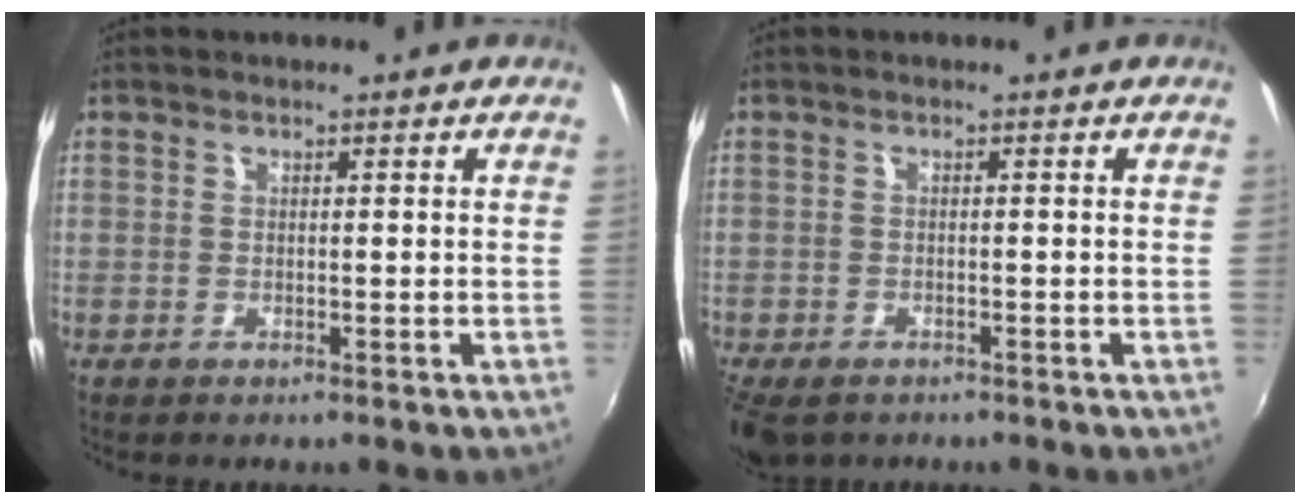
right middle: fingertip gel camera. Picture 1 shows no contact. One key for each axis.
{"total": 6.4, "fx": -4.7, "fy": 3.1, "fz": 3.1, "tx": -0.082, "ty": -0.026, "tz": -0.082}